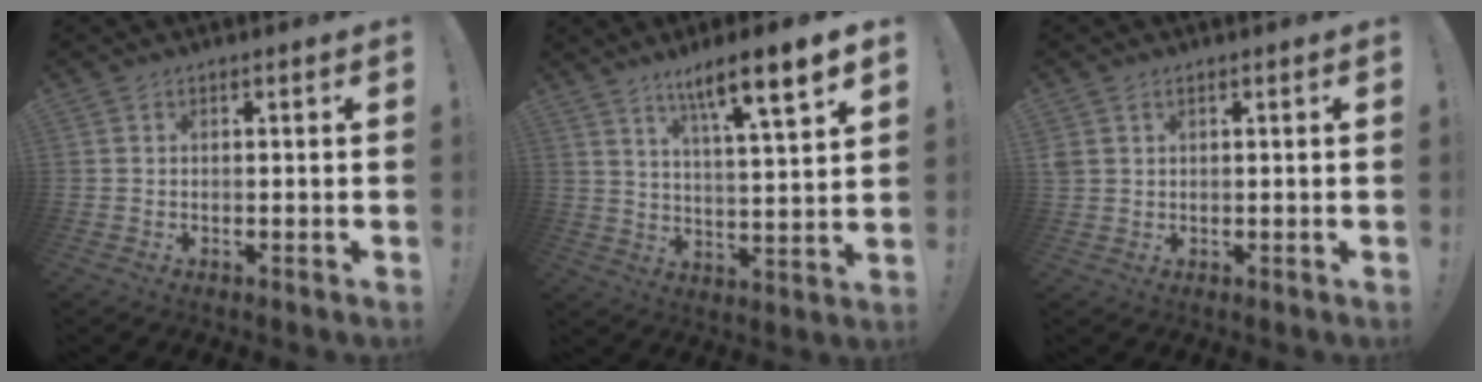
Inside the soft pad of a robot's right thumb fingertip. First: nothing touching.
{"total": 11.4, "force": [7.4, 0.6, 8.7], "torque": [-0.140, -0.045, 0.114]}
{"total": 2.0, "force": [1.1, 1.4, 0.9], "torque": [-0.023, 0.002, 0.024]}